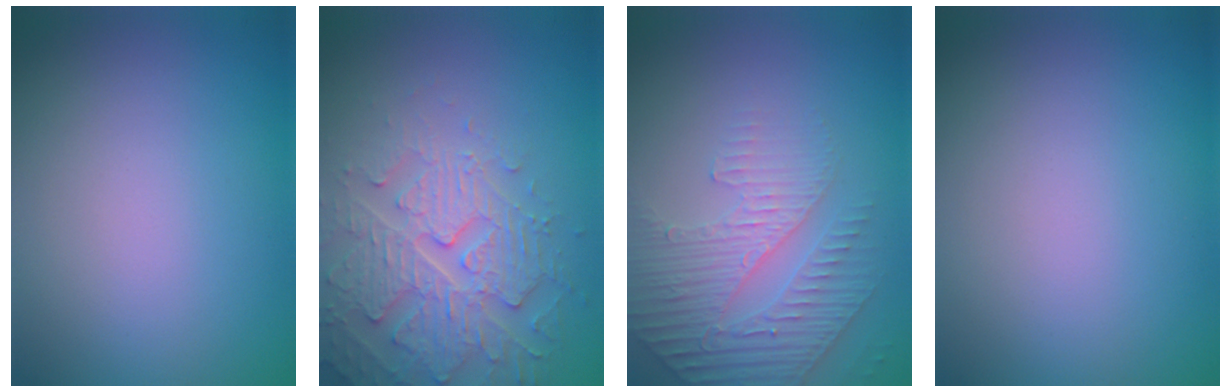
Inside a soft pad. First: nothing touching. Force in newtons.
{"total": 4.7, "press": 4.3, "slide": 1.9}
{"total": 4.7, "press": 3.3, "slide": 3.4}
{"total": 0.0}